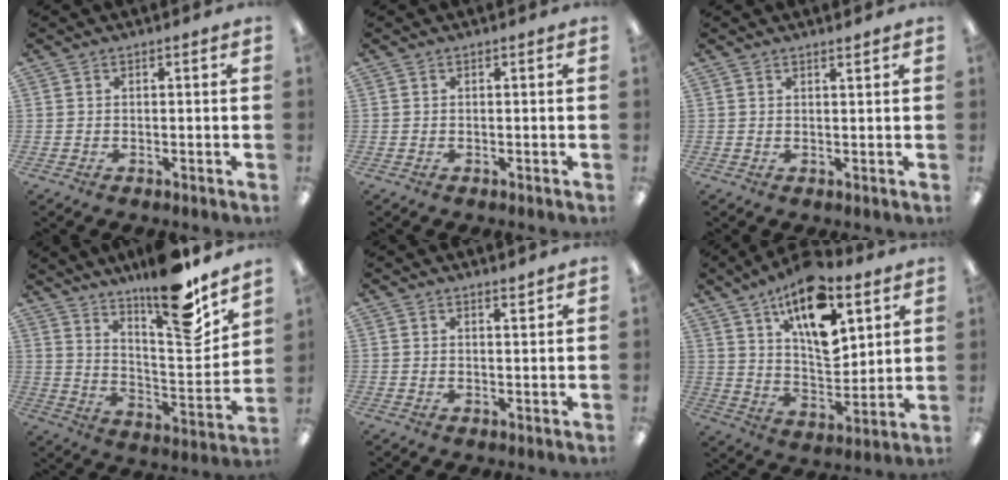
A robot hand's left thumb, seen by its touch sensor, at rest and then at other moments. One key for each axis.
{"total": 0.0}
{"total": 1.3, "fx": 1.2, "fy": -0.1, "fz": 0.5, "tx": -0.011, "ty": -0.004, "tz": 0.022}
{"total": 18.0, "fx": 14.1, "fy": 3.8, "fz": 10.5, "tx": -0.154, "ty": -0.117, "tz": 0.231}
{"total": 2.0, "fx": 1.8, "fy": 0.1, "fz": 1.0, "tx": -0.014, "ty": -0.008, "tz": 0.030}
{"total": 18.5, "fx": 10.5, "fy": 8.2, "fz": 12.9, "tx": -0.198, "ty": -0.054, "tz": 0.178}